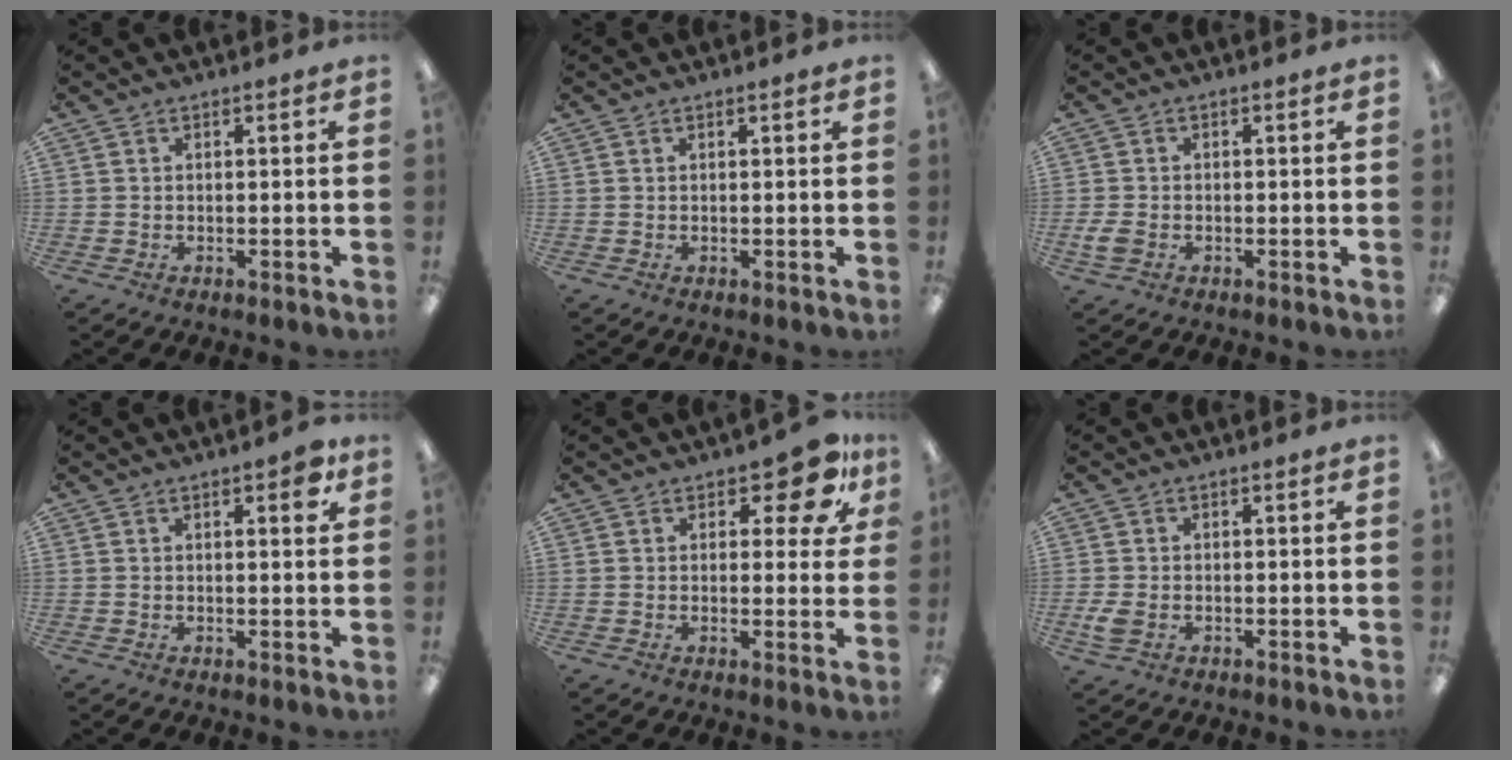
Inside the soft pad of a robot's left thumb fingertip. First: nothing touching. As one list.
[{"total": 0.6, "force": [0.3, 0.1, 0.5], "torque": [-0.009, 0.002, 0.005]}, {"total": 3.1, "force": [-1.1, 1.9, 2.2], "torque": [-0.056, -0.001, -0.024]}, {"total": 3.9, "force": [2.0, 1.4, 3.0], "torque": [-0.040, -0.005, 0.028]}, {"total": 9.4, "force": [5.1, 4.2, 6.8], "torque": [-0.078, -0.019, 0.084]}, {"total": 3.4, "force": [-0.8, 2.1, 2.5], "torque": [-0.062, -0.002, -0.018]}]